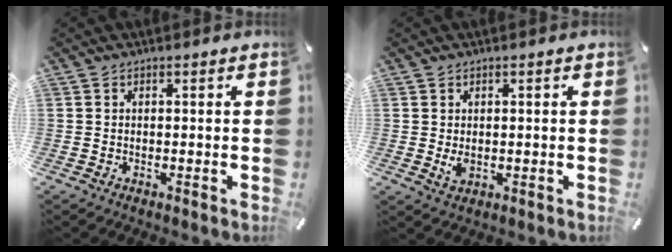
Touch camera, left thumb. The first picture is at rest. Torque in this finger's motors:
{"motor_torque": [0.62, 1.00, 0.07, -0.41, 0.16]}